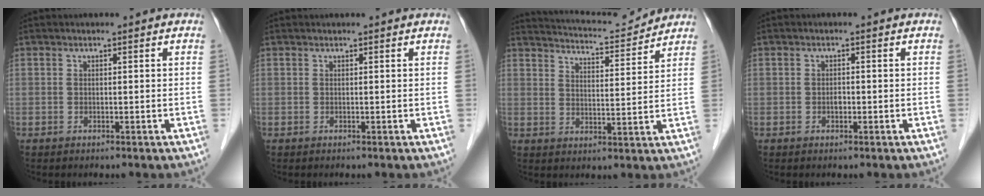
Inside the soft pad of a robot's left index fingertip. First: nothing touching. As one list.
[{"total": 1.7, "force": [1.6, 0.0, 0.4], "torque": [-0.007, 0.019, 0.024]}, {"total": 10.2, "force": [10.0, 0.4, 1.8], "torque": [-0.039, 0.005, 0.150]}, {"total": 0.7, "force": [-0.2, 0.5, 0.5], "torque": [-0.011, 0.002, -0.005]}]